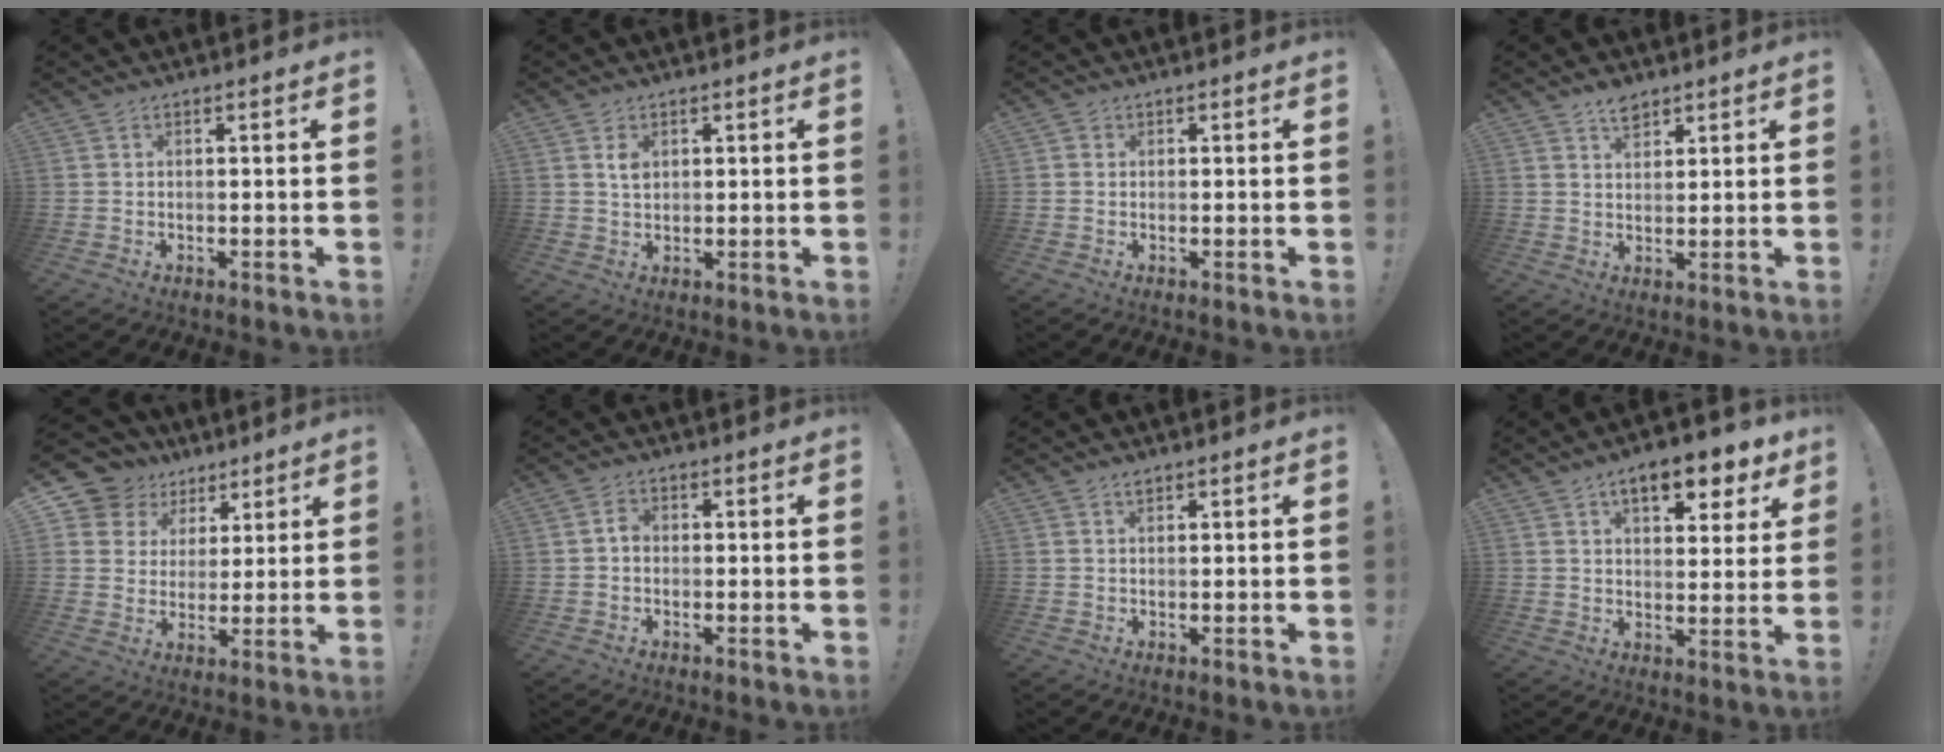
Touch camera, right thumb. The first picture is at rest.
{"total": 3.0, "force": [1.0, 2.0, 1.9], "torque": [-0.021, -0.004, 0.014]}
{"total": 0.8, "force": [0.1, 0.8, 0.1], "torque": [0.003, 0.000, 0.001]}
{"total": 4.5, "force": [3.4, 2.2, 2.0], "torque": [-0.028, -0.017, 0.060]}
{"total": 10.5, "force": [6.1, 8.2, 2.5], "torque": [-0.046, -0.042, 0.124]}
{"total": 3.6, "force": [-0.1, 2.9, 2.2], "torque": [-0.030, 0.007, -0.004]}
{"total": 1.1, "force": [0.9, 0.3, 0.5], "torque": [0.003, -0.005, 0.013]}
{"total": 10.5, "force": [6.3, 4.2, 7.3], "torque": [-0.093, -0.031, 0.104]}